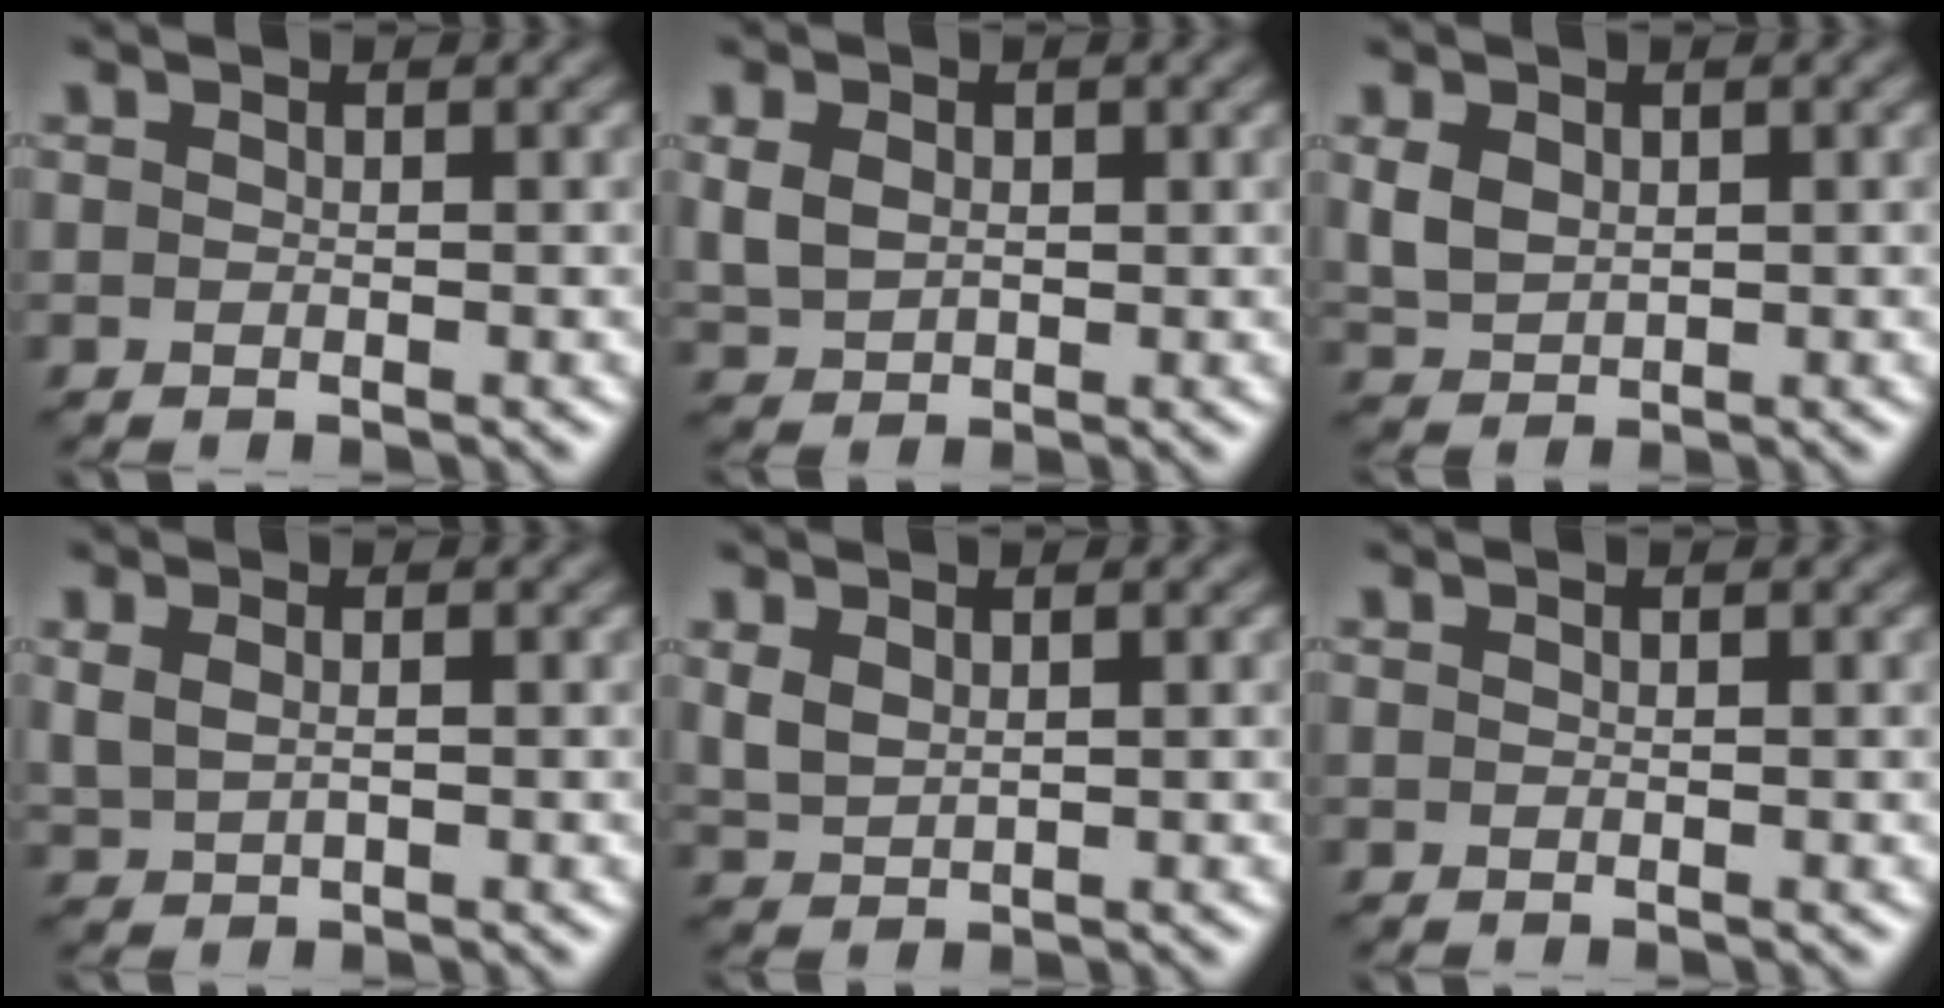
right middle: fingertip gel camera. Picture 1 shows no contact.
{"total": 3.0, "force": [0.6, 2.3, 1.8], "torque": [-0.043, -0.001, 0.014]}
{"total": 2.6, "force": [0.6, 1.9, 1.7], "torque": [-0.039, -0.001, 0.018]}
{"total": 1.9, "force": [0.5, 1.2, 1.4], "torque": [-0.036, -0.004, 0.019]}
{"total": 1.9, "force": [0.8, 1.2, 1.4], "torque": [-0.037, -0.003, 0.022]}
{"total": 0.0}